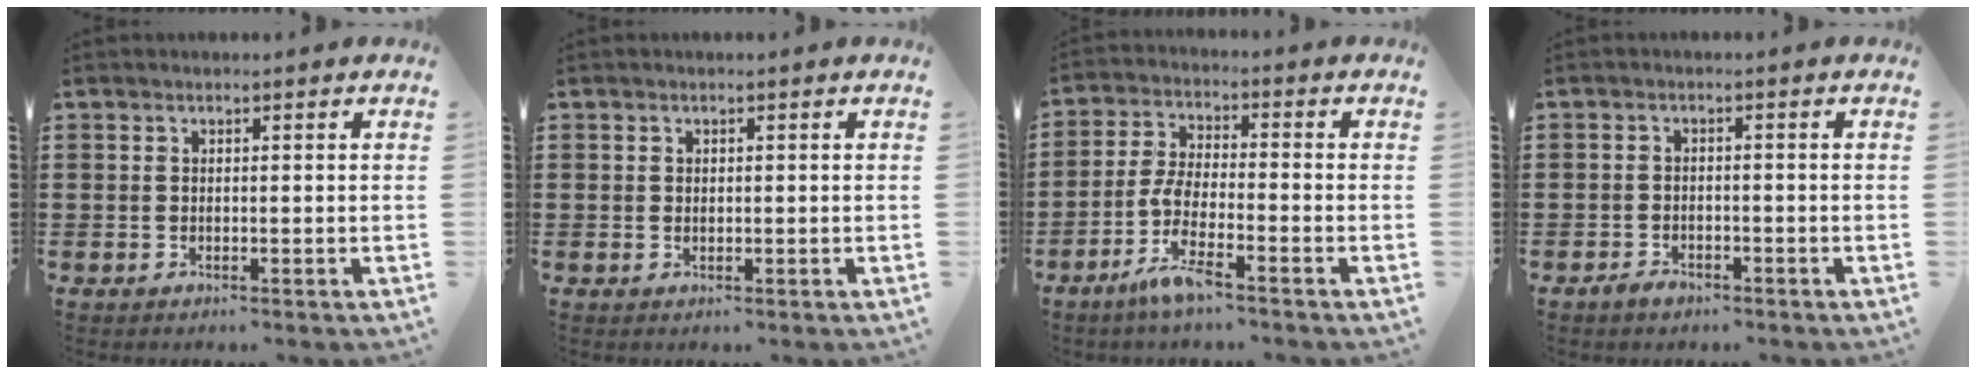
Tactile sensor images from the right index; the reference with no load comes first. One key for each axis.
{"total": 0.5, "fx": 0.2, "fy": 0.5, "fz": 0.1, "tx": -0.004, "ty": 0.003, "tz": 0.004}
{"total": 6.7, "fx": -4.1, "fy": 1.2, "fz": 5.2, "tx": -0.129, "ty": -0.013, "tz": -0.084}
{"total": 1.7, "fx": -1.4, "fy": 0.8, "fz": 0.5, "tx": -0.014, "ty": 0.001, "tz": -0.029}